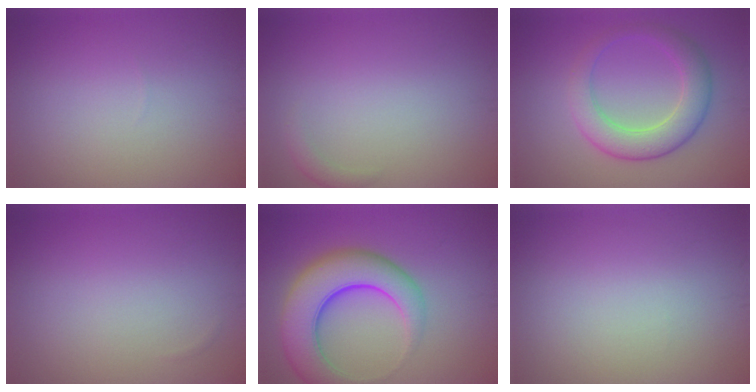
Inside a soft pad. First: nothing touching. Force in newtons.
{"total": 1.0, "press": 1.0, "slide": 0.0}
{"total": 5.0, "press": 5.0, "slide": 0.3}
{"total": 0.0}
{"total": 8.8, "press": 8.8, "slide": 0.4}
{"total": 0.0}